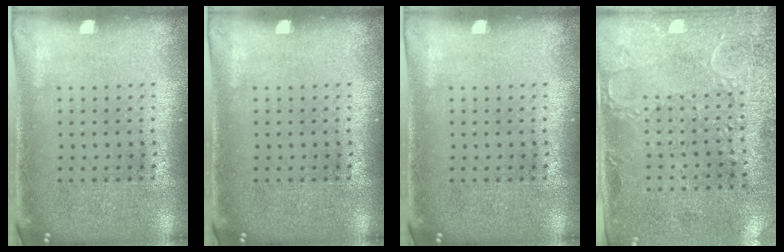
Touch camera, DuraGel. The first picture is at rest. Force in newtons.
{"total": 0.0}
{"total": 0.0}
{"total": 2.9, "press": 2.3, "slide": 1.8}